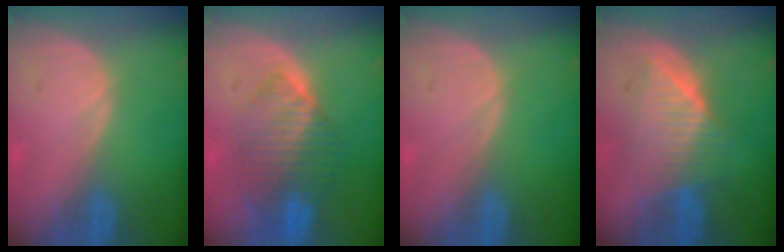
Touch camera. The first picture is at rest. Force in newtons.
{"total": 7.8, "press": 7.4, "slide": 2.3}
{"total": 0.0}
{"total": 6.9, "press": 6.9, "slide": 0.2}